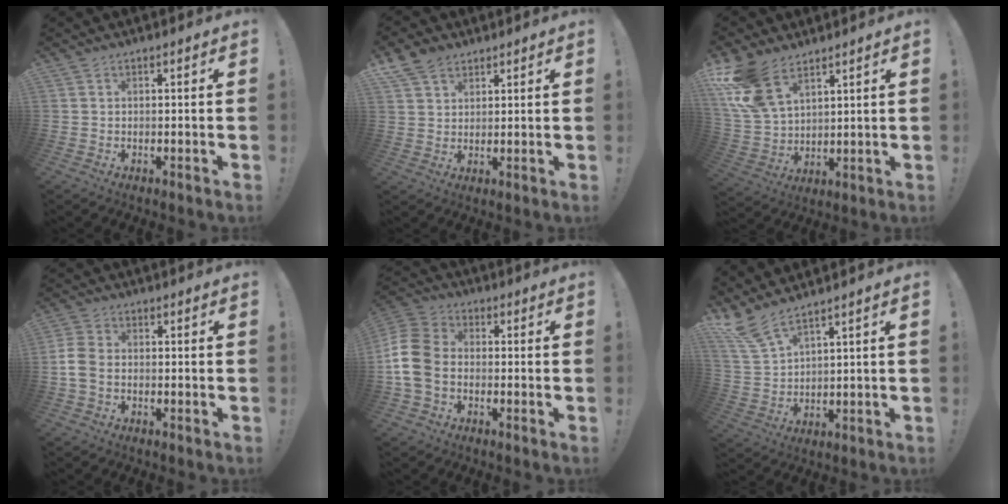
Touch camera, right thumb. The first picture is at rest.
{"total": 7.0, "force": [4.7, 4.6, 2.5], "torque": [-0.043, -0.018, 0.093]}
{"total": 14.8, "force": [9.2, 8.0, 8.3], "torque": [-0.174, -0.045, 0.178]}
{"total": 6.7, "force": [-1.3, 4.7, 4.6], "torque": [-0.110, 0.006, -0.021]}
{"total": 13.3, "force": [-2.5, 9.8, 8.6], "torque": [-0.178, 0.027, -0.045]}
{"total": 7.4, "force": [6.0, 1.5, 4.0], "torque": [-0.093, -0.027, 0.116]}